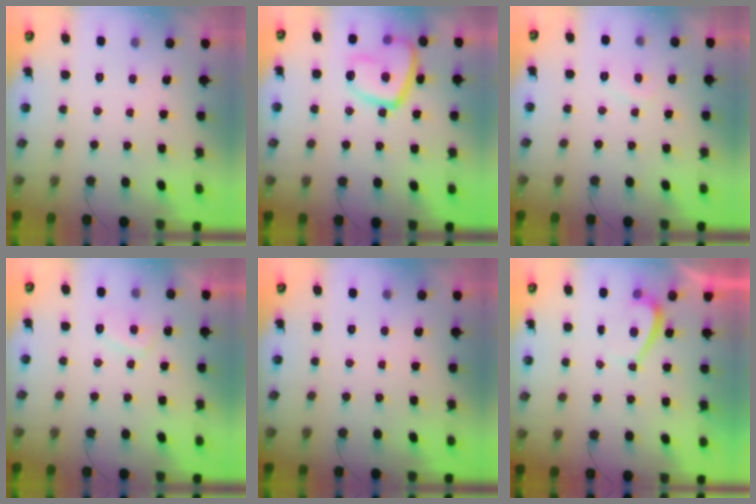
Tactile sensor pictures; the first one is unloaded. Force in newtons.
{"total": 14.8, "press": 14.7, "slide": 1.7}
{"total": 2.0, "press": 1.9, "slide": 0.7}
{"total": 4.2, "press": 4.1, "slide": 0.8}
{"total": 0.0}
{"total": 1.8, "press": 1.7, "slide": 0.6}